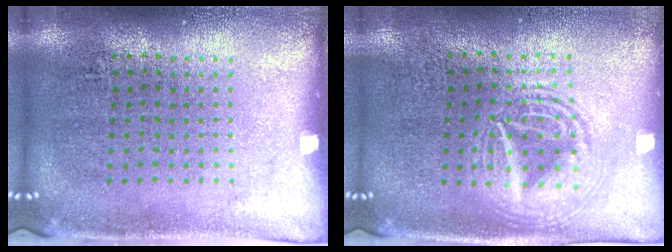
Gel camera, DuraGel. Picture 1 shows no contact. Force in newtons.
{"total": 2.9, "press": 2.9, "slide": 0.3}